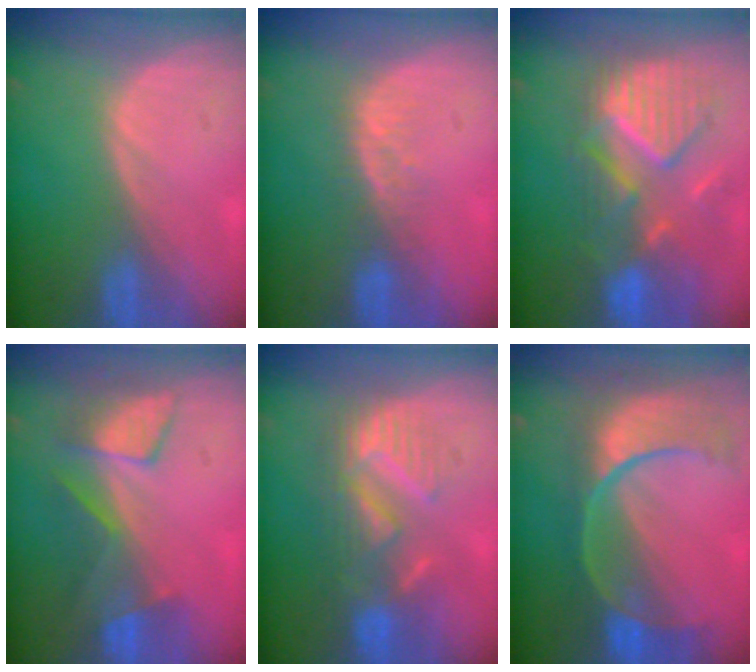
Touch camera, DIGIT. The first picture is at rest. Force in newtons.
{"total": 3.5, "press": 3.0, "slide": 1.7}
{"total": 11.1, "press": 10.0, "slide": 4.9}
{"total": 7.3, "press": 6.9, "slide": 2.5}
{"total": 8.6, "press": 8.2, "slide": 2.7}
{"total": 11.1, "press": 9.4, "slide": 6.0}